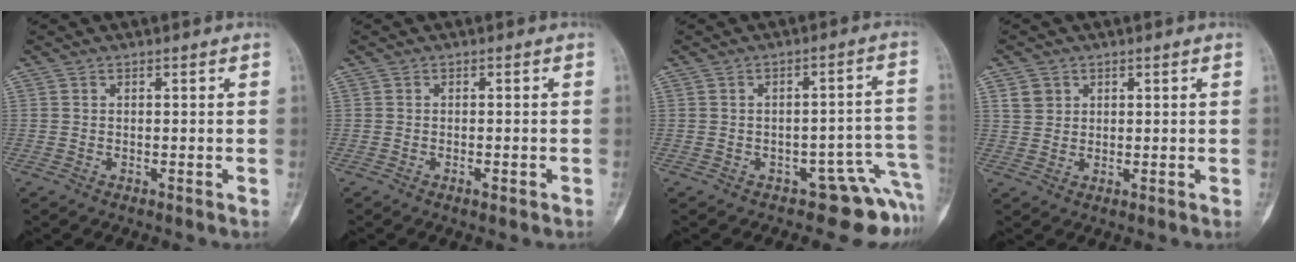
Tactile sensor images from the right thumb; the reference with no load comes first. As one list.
[{"total": 1.3, "force": [-0.7, 0.4, 1.0], "torque": [-0.015, 0.002, -0.010]}, {"total": 7.7, "force": [-5.0, 4.0, 4.3], "torque": [0.001, 0.076, -0.063]}, {"total": 3.2, "force": [1.5, 2.7, 0.9], "torque": [-0.003, -0.006, 0.030]}]